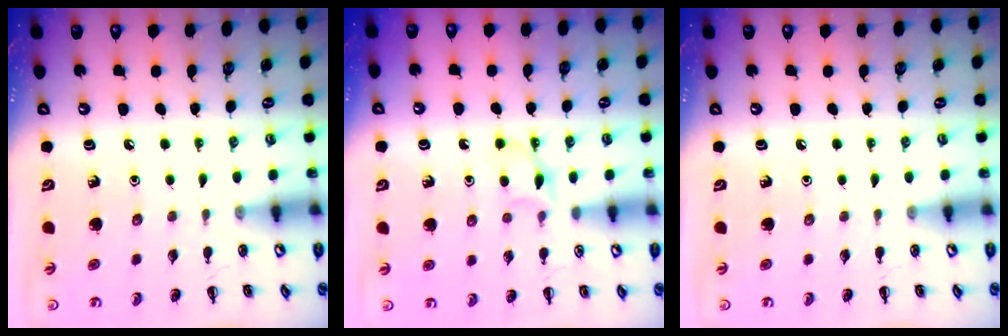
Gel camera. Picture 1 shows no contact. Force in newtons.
{"total": 4.1, "press": 3.9, "slide": 1.3}
{"total": 0.0}